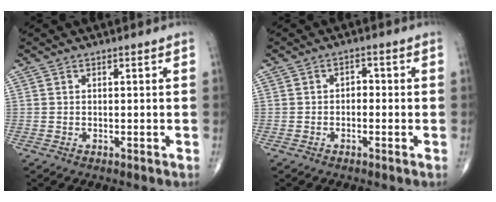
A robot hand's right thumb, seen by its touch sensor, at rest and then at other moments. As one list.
[{"total": 2.0, "force": [-0.5, 1.4, 1.3], "torque": [-0.005, 0.013, -0.014]}]